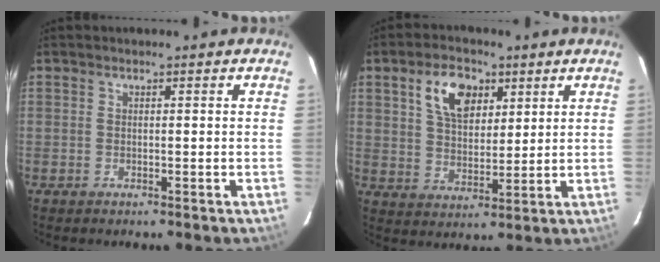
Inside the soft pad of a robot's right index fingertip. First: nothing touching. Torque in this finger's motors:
{"motor_torque": [0.43, 0.36, 0.17, 0.08]}